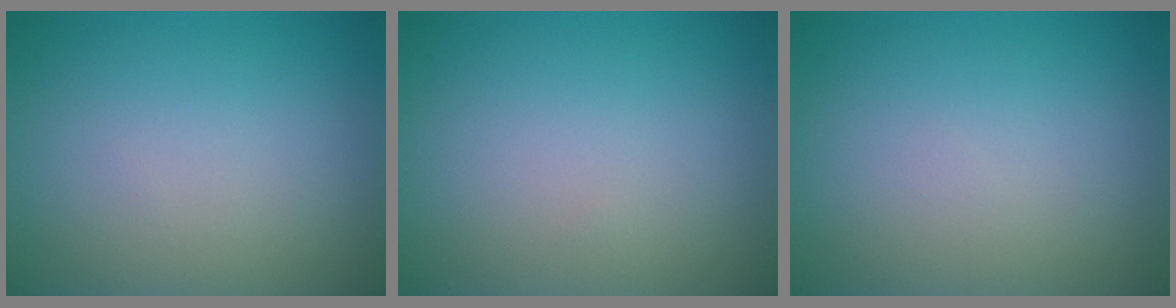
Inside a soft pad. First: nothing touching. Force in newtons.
{"total": 0.0}
{"total": 0.0}